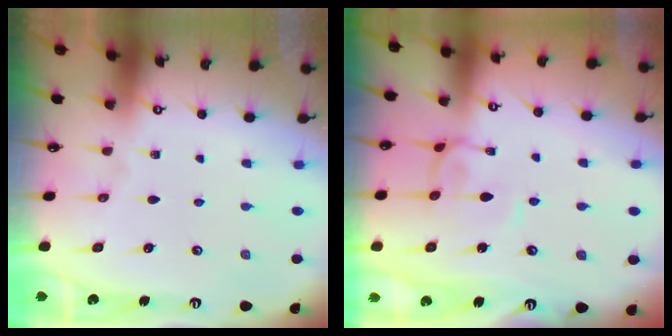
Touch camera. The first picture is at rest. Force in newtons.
{"total": 1.7, "press": 1.6, "slide": 0.4}